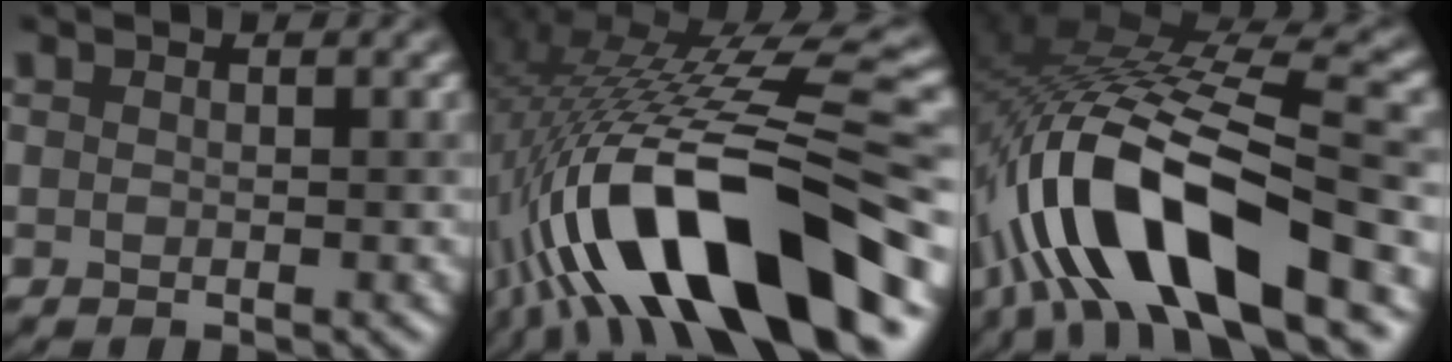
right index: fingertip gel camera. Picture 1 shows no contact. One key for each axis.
{"total": 16.2, "fx": -4.3, "fy": 4.5, "fz": 15.0, "tx": -0.256, "ty": 0.026, "tz": -0.067}
{"total": 13.7, "fx": -5.2, "fy": 4.7, "fz": 11.7, "tx": -0.223, "ty": 0.011, "tz": -0.089}